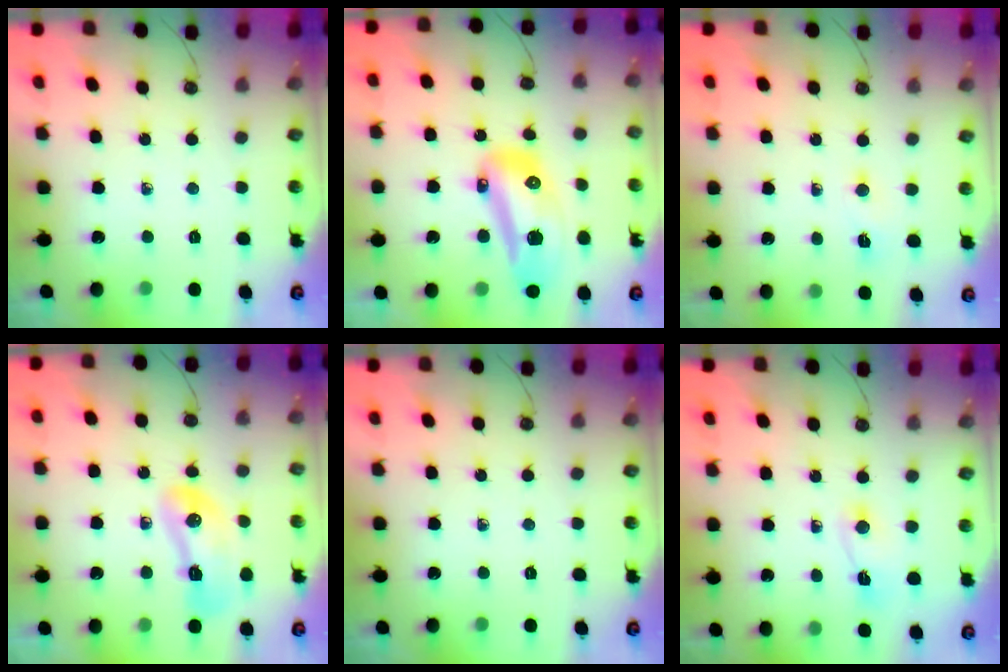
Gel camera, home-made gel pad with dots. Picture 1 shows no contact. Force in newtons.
{"total": 16.8, "press": 16.7, "slide": 1.9}
{"total": 2.7, "press": 2.7, "slide": 0.5}
{"total": 11.3, "press": 11.1, "slide": 1.9}
{"total": 0.0}
{"total": 2.5, "press": 2.5, "slide": 0.3}